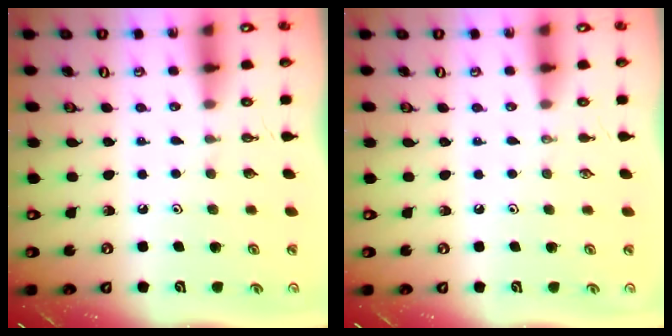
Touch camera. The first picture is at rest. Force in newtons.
{"total": 0.0}